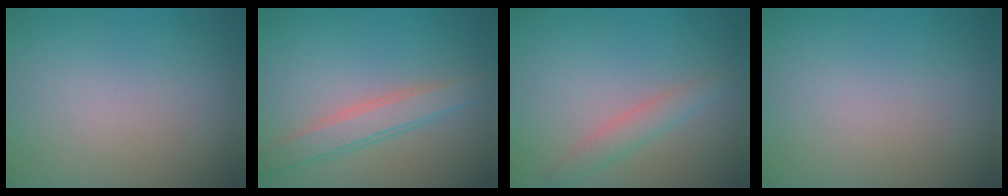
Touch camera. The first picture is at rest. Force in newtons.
{"total": 2.9, "press": 2.9, "slide": 0.1}
{"total": 2.7, "press": 2.7, "slide": 0.2}
{"total": 0.0}